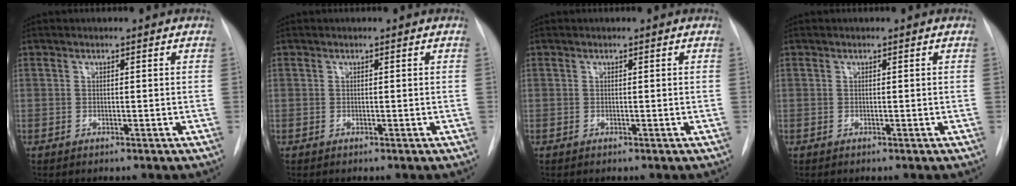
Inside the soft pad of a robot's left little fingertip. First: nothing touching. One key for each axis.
{"total": 0.0}
{"total": 0.0}
{"total": 0.0}